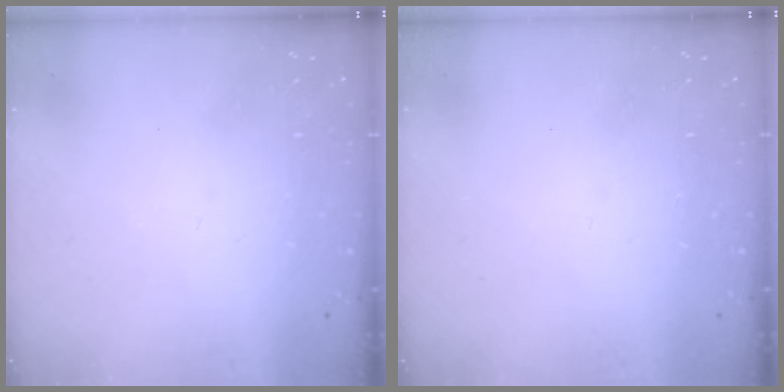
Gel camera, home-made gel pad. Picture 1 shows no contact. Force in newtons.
{"total": 0.0}